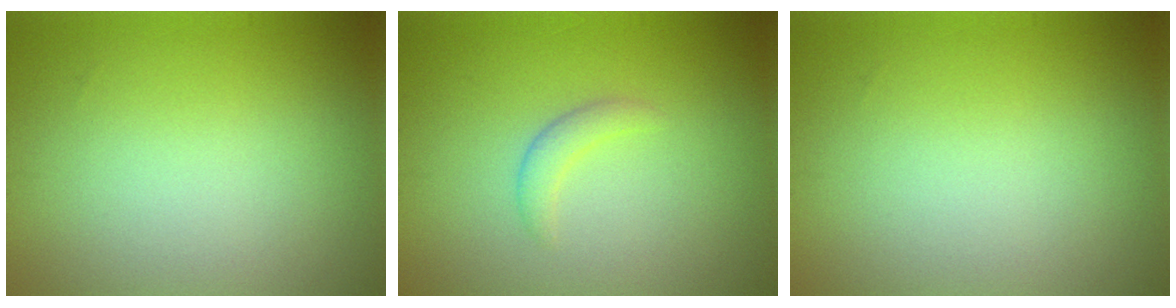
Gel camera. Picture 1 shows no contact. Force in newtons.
{"total": 1.4, "press": 1.4, "slide": 0.2}
{"total": 0.0}